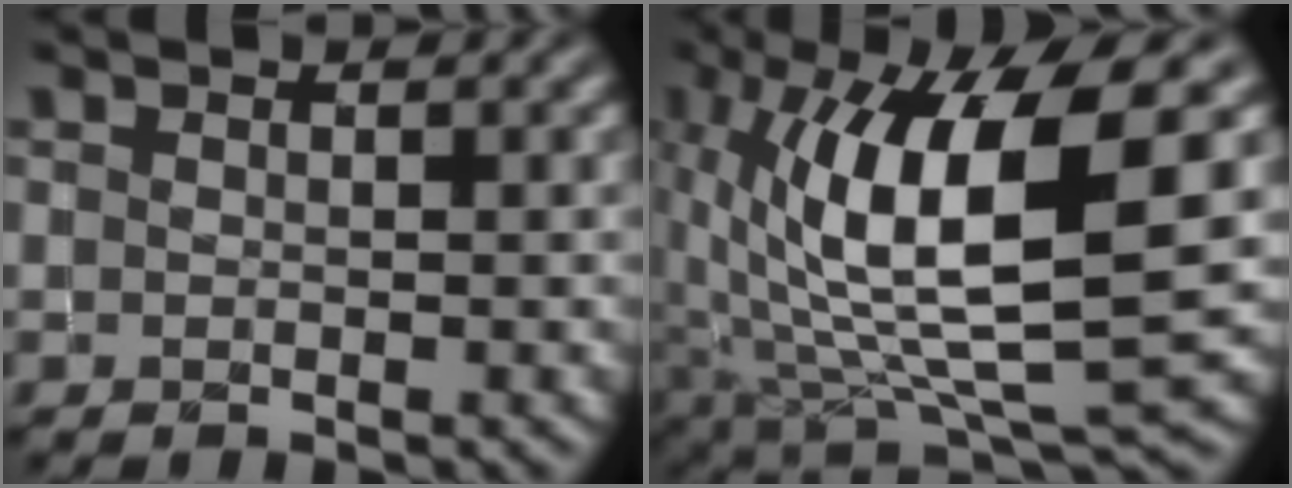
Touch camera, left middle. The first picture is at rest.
{"total": 11.9, "force": [1.9, 3.7, 11.2], "torque": [-0.193, -0.002, 0.041]}